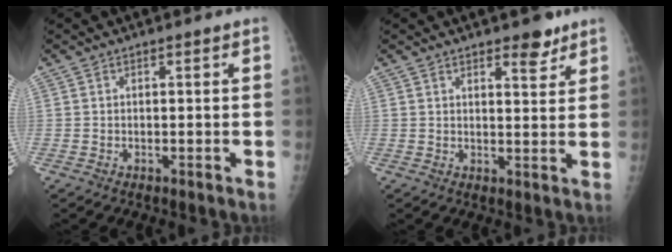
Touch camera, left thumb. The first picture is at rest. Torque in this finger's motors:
{"motor_torque": [0.17, 0.57, 0.04, -0.05, 0.05]}